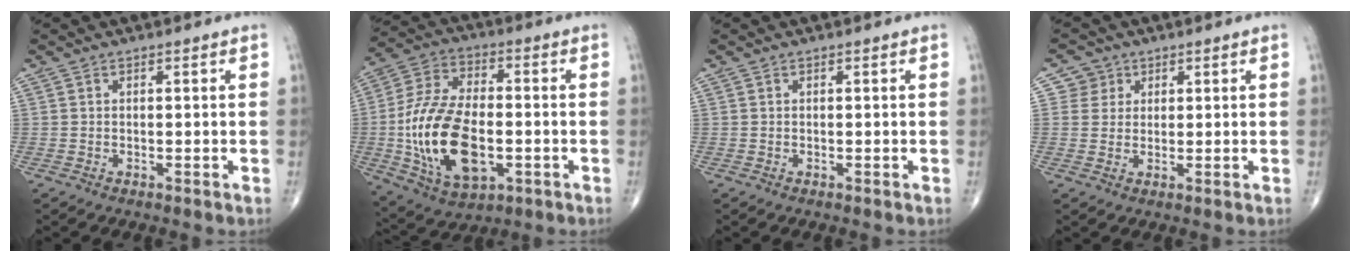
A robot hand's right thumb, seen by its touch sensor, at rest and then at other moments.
{"total": 20.3, "force": [-3.4, 11.2, 16.6], "torque": [-0.319, 0.012, -0.052]}
{"total": 0.0}
{"total": 3.6, "force": [1.4, 3.3, -0.2], "torque": [0.030, -0.003, 0.016]}